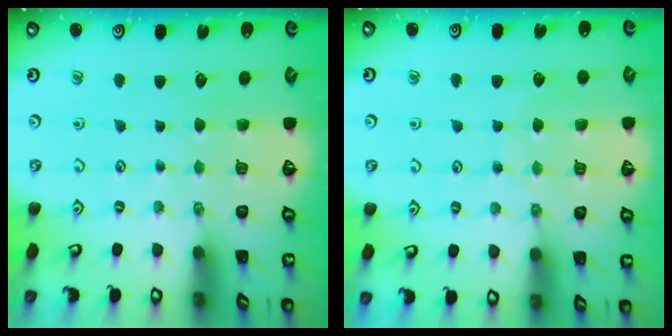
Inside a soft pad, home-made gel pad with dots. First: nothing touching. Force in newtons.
{"total": 5.7, "press": 5.7, "slide": 0.6}